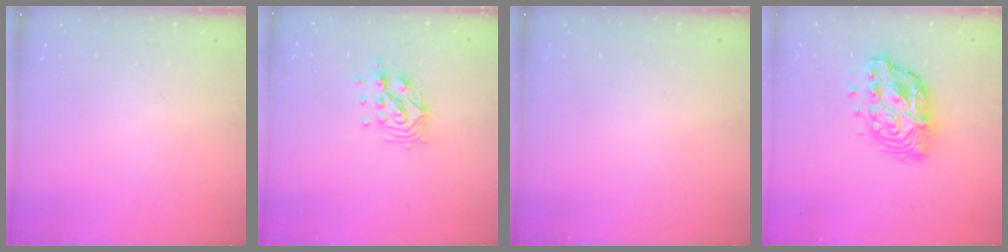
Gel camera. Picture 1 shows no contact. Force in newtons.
{"total": 9.7, "press": 9.6, "slide": 0.8}
{"total": 0.0}
{"total": 14.0, "press": 13.9, "slide": 1.1}